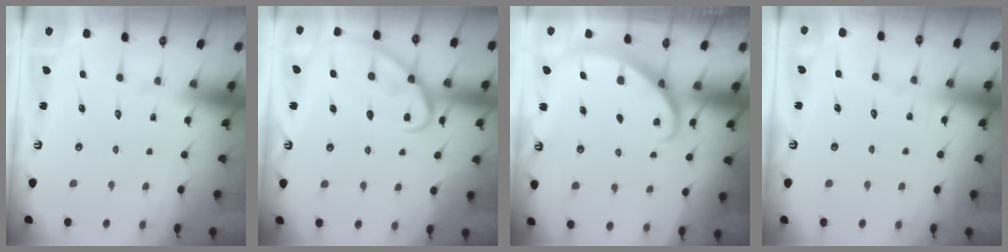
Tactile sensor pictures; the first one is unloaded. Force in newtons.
{"total": 11.3, "press": 11.2, "slide": 1.0}
{"total": 1.8, "press": 1.8, "slide": 0.1}
{"total": 2.5, "press": 2.5, "slide": 0.4}